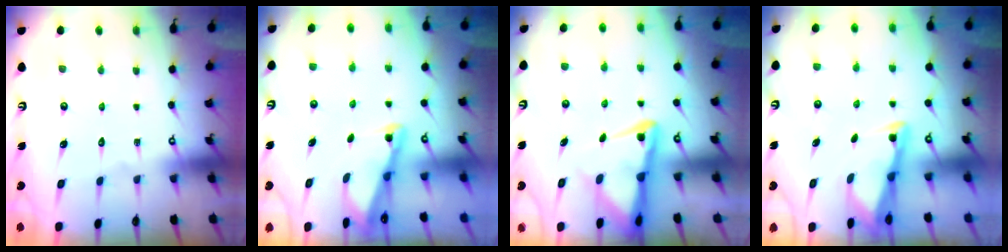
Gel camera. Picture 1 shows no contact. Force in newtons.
{"total": 1.9, "press": 1.9, "slide": 0.4}
{"total": 5.4, "press": 5.4, "slide": 0.5}
{"total": 2.9, "press": 2.9, "slide": 0.2}